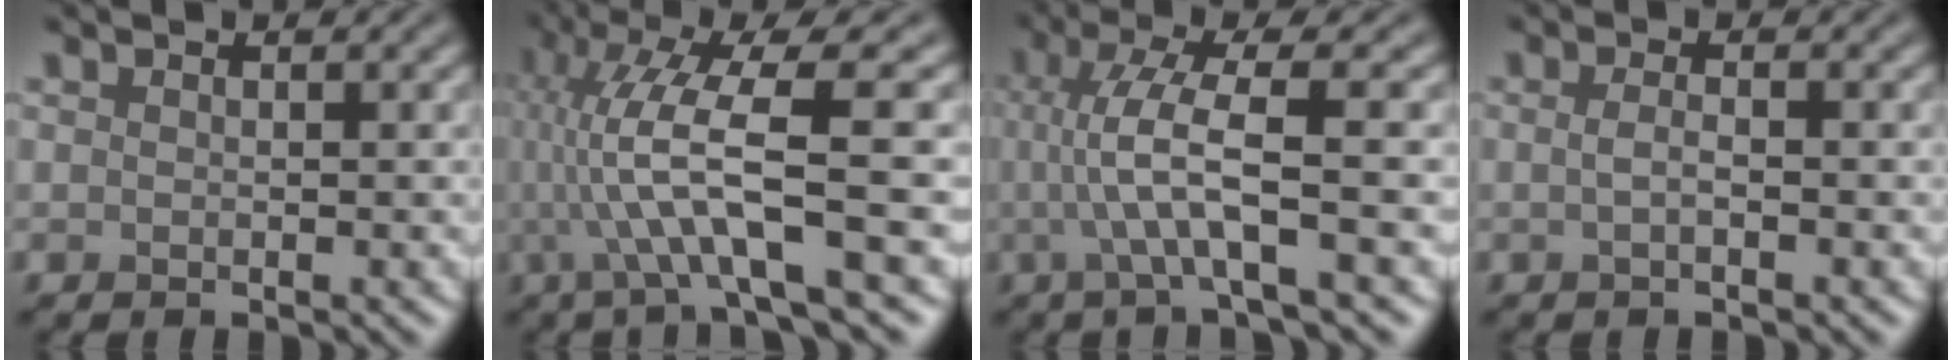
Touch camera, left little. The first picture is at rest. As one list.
[{"total": 9.2, "force": [-0.6, 2.0, 9.0], "torque": [-0.165, 0.007, -0.013]}, {"total": 5.4, "force": [-0.5, 0.8, 5.3], "torque": [-0.100, 0.005, -0.008]}, {"total": 1.2, "force": [-0.6, 0.3, 0.9], "torque": [-0.016, -0.001, -0.013]}]